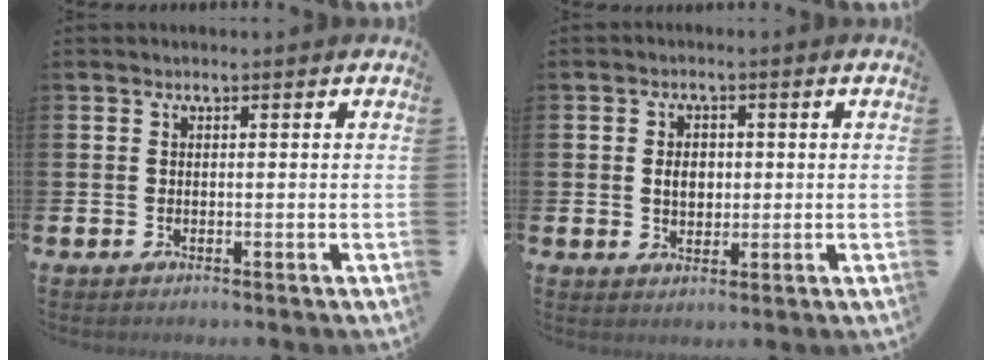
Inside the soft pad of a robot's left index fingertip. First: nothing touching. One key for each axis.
{"total": 3.1, "fx": 0.3, "fy": 2.3, "fz": 2.0, "tx": -0.025, "ty": 0.004, "tz": -0.001}